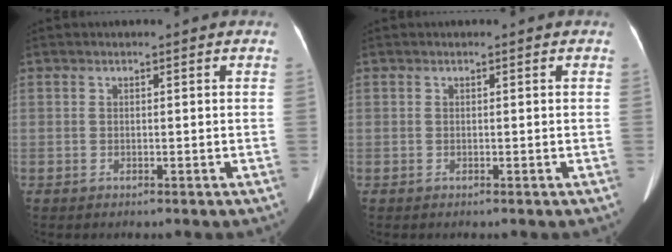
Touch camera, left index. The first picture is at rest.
{"total": 0.0}